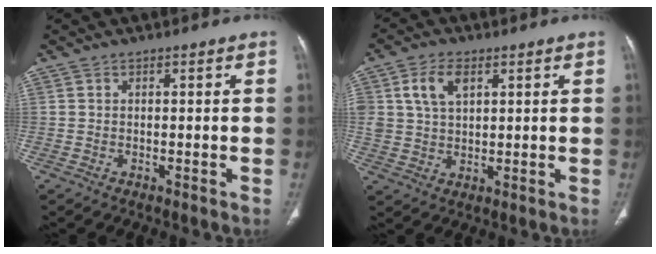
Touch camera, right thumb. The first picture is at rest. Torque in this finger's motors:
{"motor_torque": [0.17, 0.14, 0.63, 0.68, 0.23]}